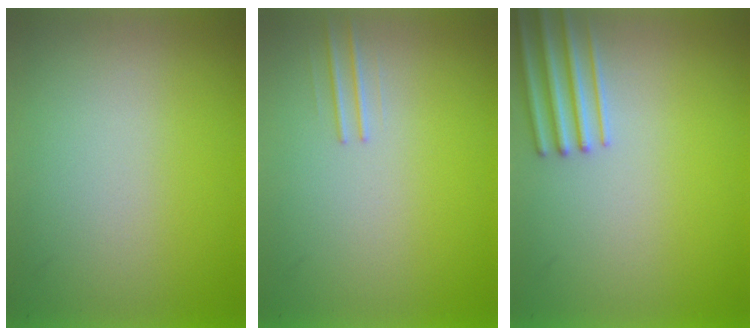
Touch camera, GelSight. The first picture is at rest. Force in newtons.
{"total": 1.1}
{"total": 2.0}